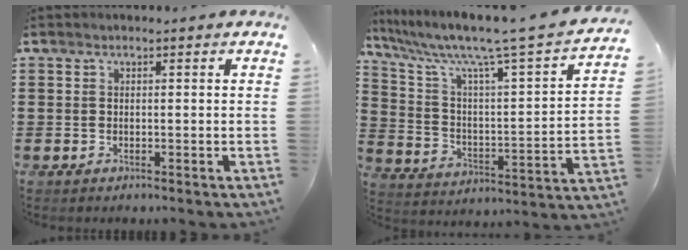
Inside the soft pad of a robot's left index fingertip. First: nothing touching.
{"total": 8.6, "force": [6.7, 0.2, 5.4], "torque": [-0.132, -0.057, 0.101]}